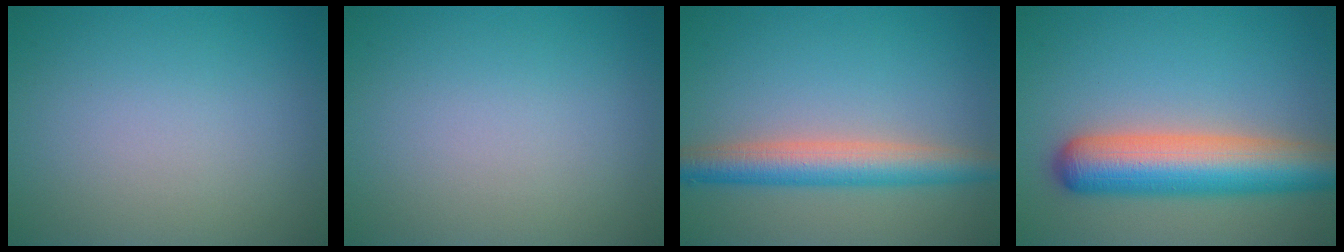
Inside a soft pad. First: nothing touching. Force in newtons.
{"total": 0.0}
{"total": 5.0, "press": 5.0, "slide": 0.1}
{"total": 8.4, "press": 8.4, "slide": 0.4}